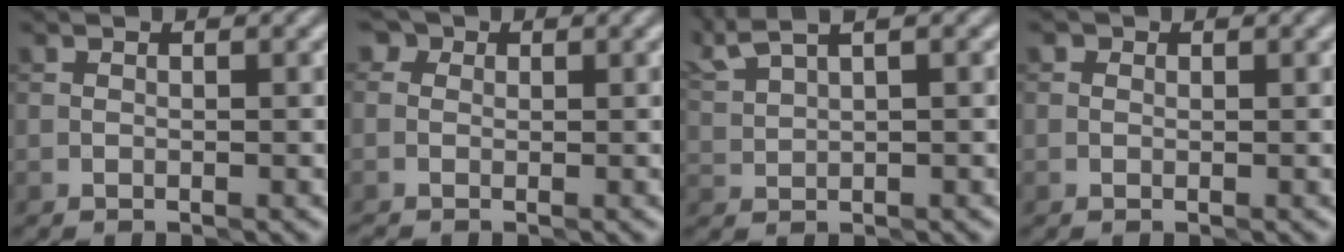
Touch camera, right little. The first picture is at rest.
{"total": 3.0, "force": [0.5, 2.6, 1.5], "torque": [-0.017, 0.016, -0.021]}
{"total": 4.1, "force": [3.3, 0.9, 2.2], "torque": [-0.056, 0.025, 0.060]}
{"total": 1.2, "force": [0.6, 0.8, 0.5], "torque": [-0.005, -0.001, -0.012]}